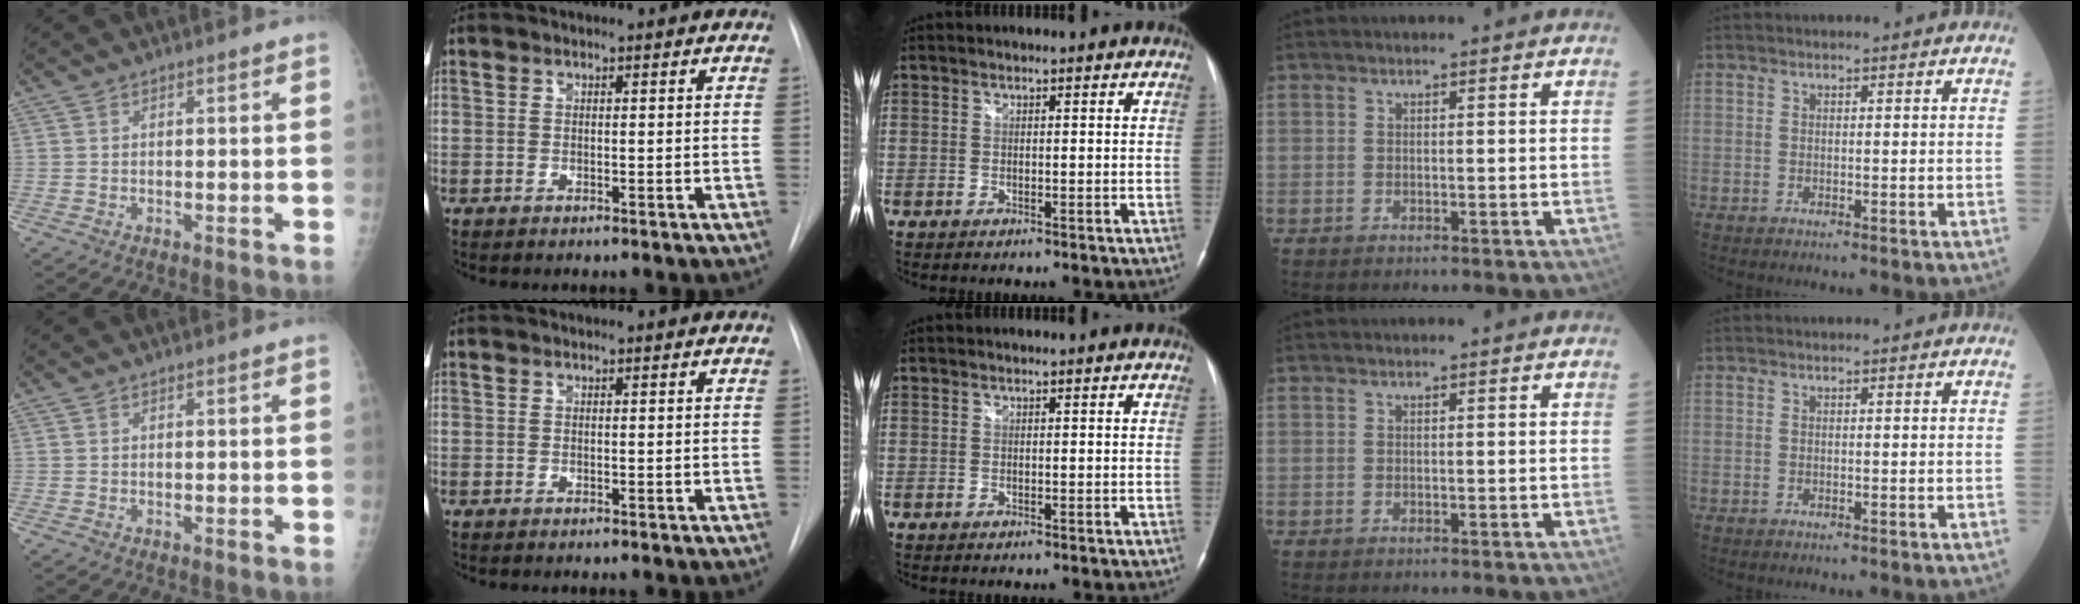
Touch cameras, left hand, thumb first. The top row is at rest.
{}